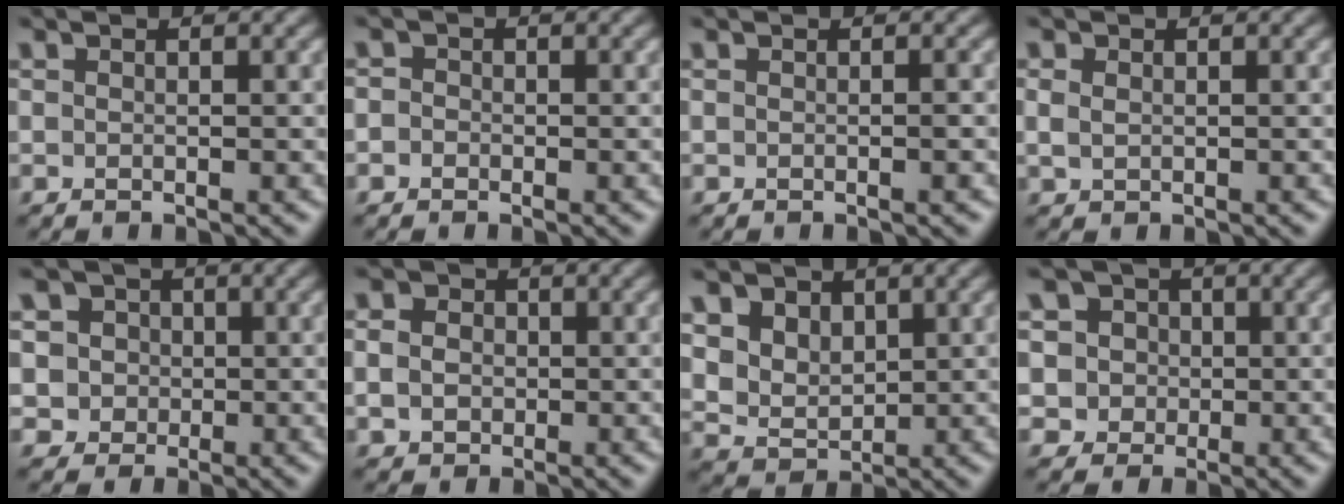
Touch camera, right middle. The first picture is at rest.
{"total": 1.3, "force": [-0.3, 1.2, 0.5], "torque": [-0.002, 0.003, -0.013]}
{"total": 0.7, "force": [-0.3, -0.1, 0.6], "torque": [-0.010, 0.000, -0.006]}
{"total": 0.8, "force": [0.4, 0.6, 0.4], "torque": [-0.012, 0.002, 0.010]}
{"total": 6.4, "force": [2.8, 5.4, 2.2], "torque": [-0.041, 0.022, 0.028]}
{"total": 4.7, "force": [1.2, 4.0, 2.2], "torque": [-0.043, 0.023, -0.003]}
{"total": 6.0, "force": [3.3, 4.4, 2.5], "torque": [-0.071, 0.004, 0.058]}
{"total": 7.2, "force": [3.1, 6.0, 2.4], "torque": [-0.045, 0.026, 0.029]}